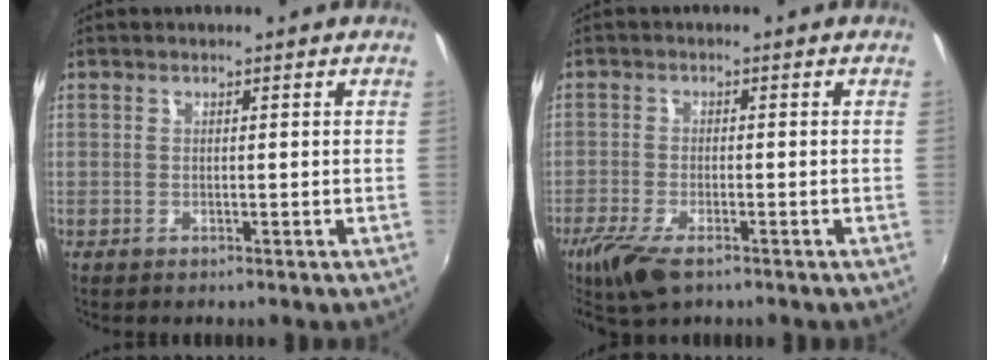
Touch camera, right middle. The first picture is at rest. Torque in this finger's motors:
{"motor_torque": [1.10, -1.04, 0.50, 0.13]}